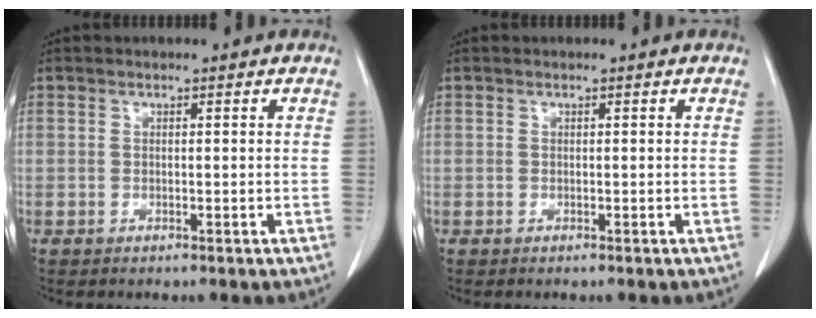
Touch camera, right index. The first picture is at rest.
{"total": 0.0}